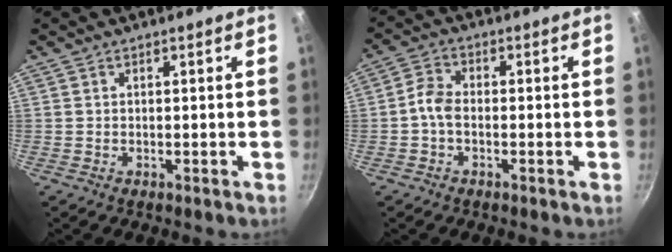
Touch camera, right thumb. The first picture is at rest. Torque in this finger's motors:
{"motor_torque": [-0.21, -0.21, 0.75, -0.11, 0.00]}